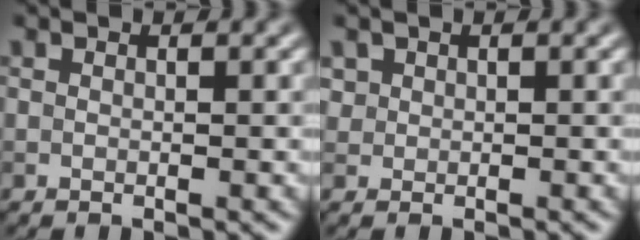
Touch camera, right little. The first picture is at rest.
{"total": 0.6, "force": [0.2, 0.5, -0.1], "torque": [0.007, -0.003, 0.005]}